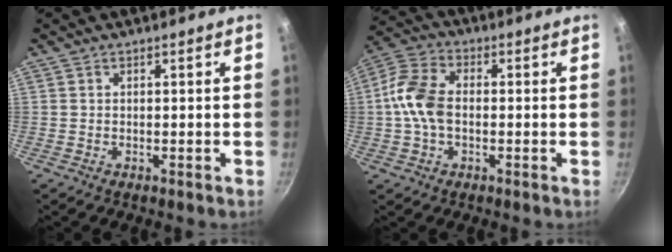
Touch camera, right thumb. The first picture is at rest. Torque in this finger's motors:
{"motor_torque": [-0.33, 0.50, 0.30, -0.01, 0.09]}